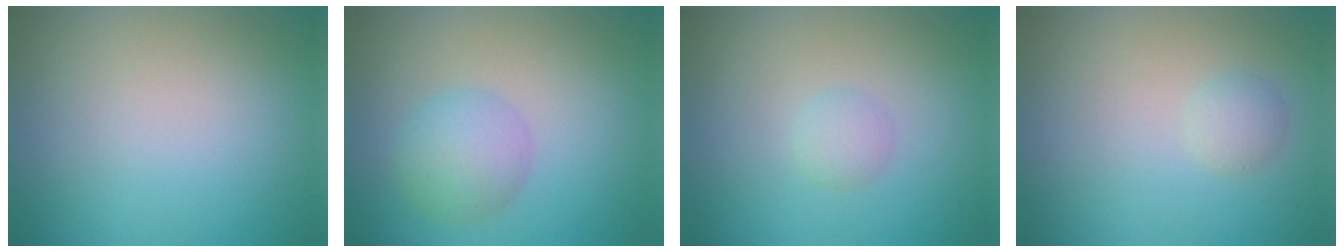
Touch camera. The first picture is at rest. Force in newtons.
{"total": 3.7, "press": 3.7, "slide": 0.1}
{"total": 1.4, "press": 1.4, "slide": 0.0}
{"total": 1.3, "press": 1.3, "slide": 0.2}